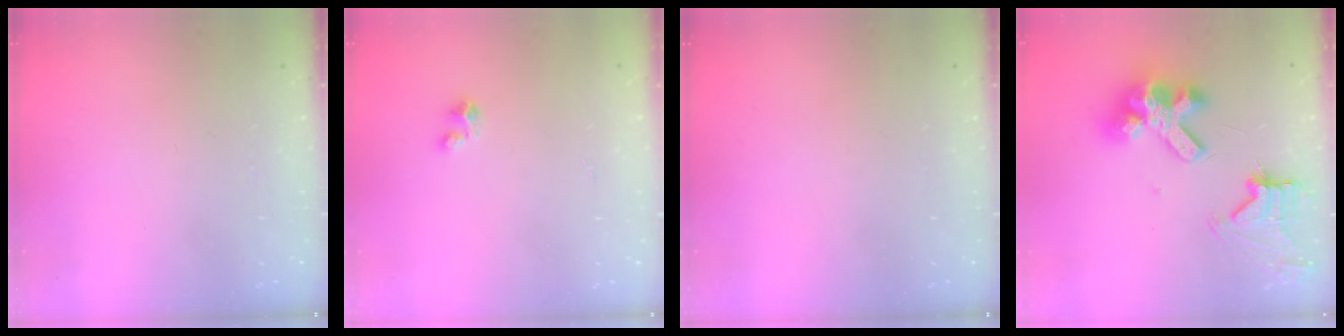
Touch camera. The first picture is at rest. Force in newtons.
{"total": 2.1, "press": 2.1, "slide": 0.1}
{"total": 0.0}
{"total": 15.0, "press": 14.9, "slide": 1.8}